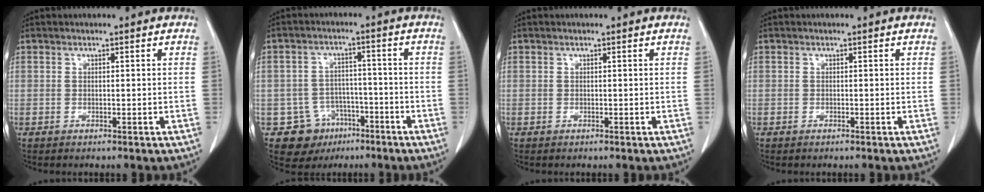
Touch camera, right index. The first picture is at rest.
{"total": 7.9, "force": [-4.1, 6.8, 0.8], "torque": [-0.008, 0.016, -0.052]}
{"total": 0.0}
{"total": 0.0}